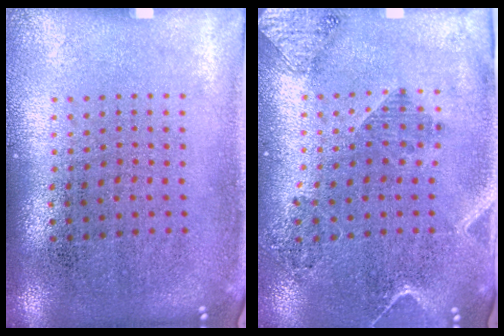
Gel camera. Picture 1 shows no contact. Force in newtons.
{"total": 1.9, "press": 1.6, "slide": 0.9}